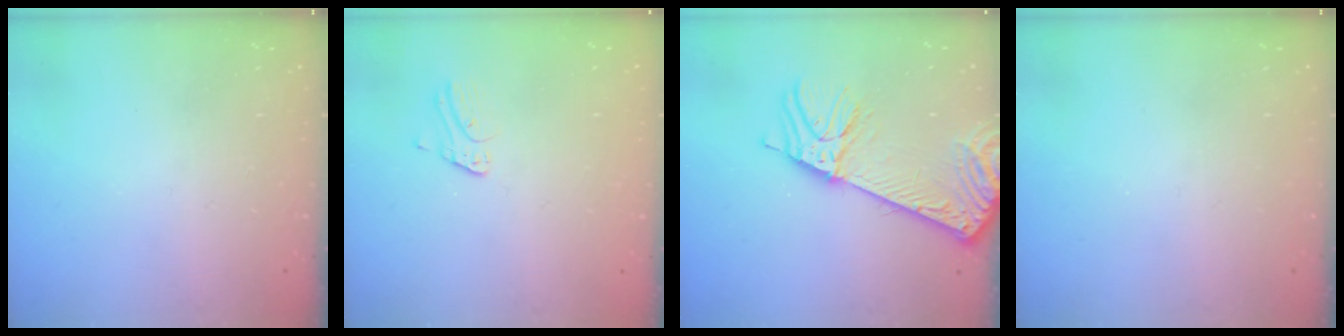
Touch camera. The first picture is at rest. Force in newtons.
{"total": 2.7, "press": 2.7, "slide": 0.2}
{"total": 10.6, "press": 10.2, "slide": 3.0}
{"total": 0.0}